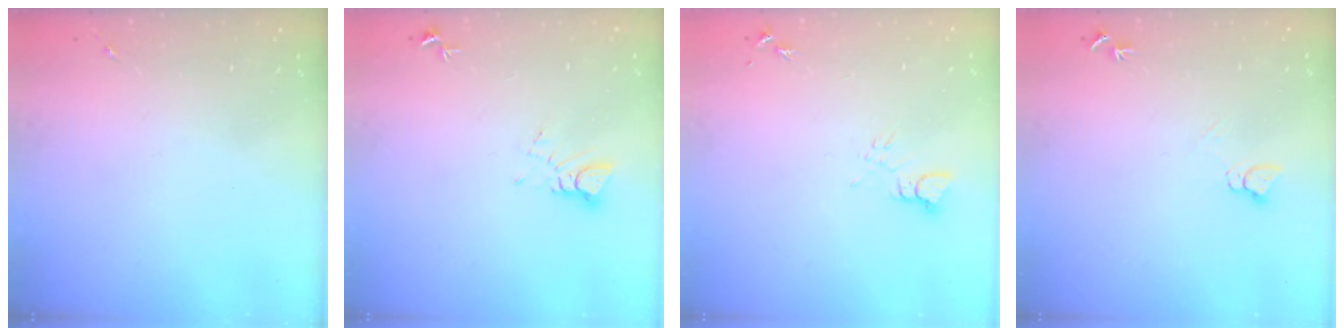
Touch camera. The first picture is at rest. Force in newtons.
{"total": 3.7, "press": 3.7, "slide": 0.3}
{"total": 4.4, "press": 4.4, "slide": 0.4}
{"total": 4.4, "press": 4.4, "slide": 0.4}